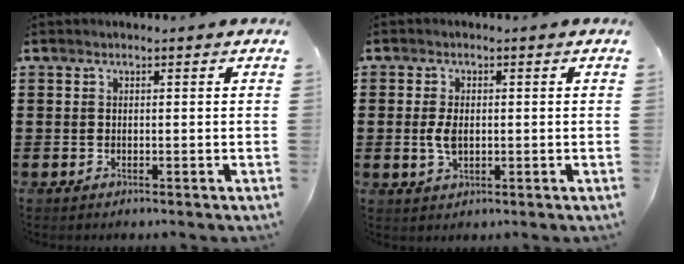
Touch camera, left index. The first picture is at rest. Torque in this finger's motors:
{"motor_torque": [0.32, 0.29, 0.24, 0.04]}